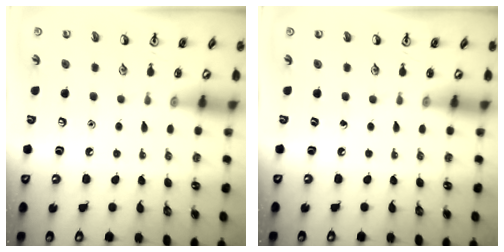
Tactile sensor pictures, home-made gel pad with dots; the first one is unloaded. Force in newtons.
{"total": 0.0}